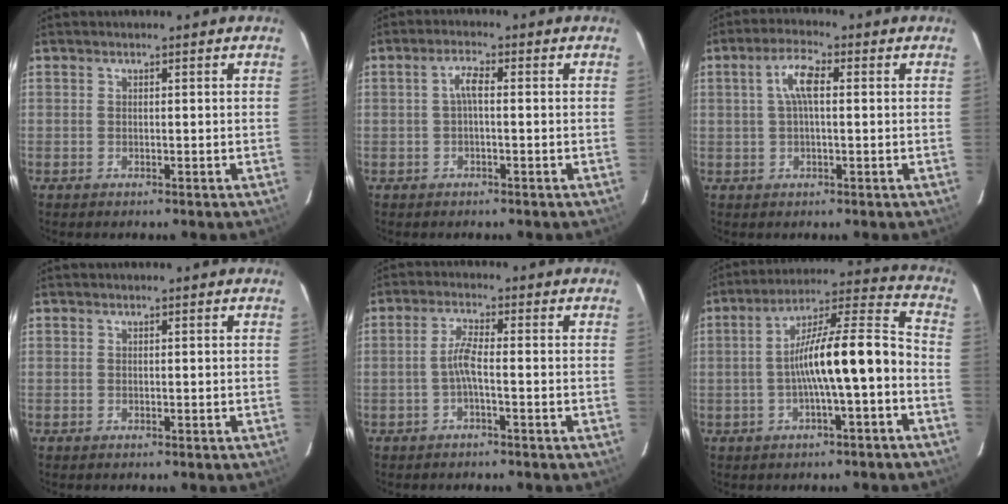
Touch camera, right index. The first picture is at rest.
{"total": 2.4, "force": [-0.1, 0.5, 2.4], "torque": [-0.048, 0.009, -0.001]}
{"total": 5.1, "force": [0.9, 1.5, 4.8], "torque": [-0.092, 0.013, 0.017]}
{"total": 0.0}
{"total": 2.9, "force": [-1.2, -0.1, 2.6], "torque": [-0.058, 0.005, -0.026]}
{"total": 13.6, "force": [-3.6, 1.7, 13.0], "torque": [-0.207, 0.028, -0.053]}